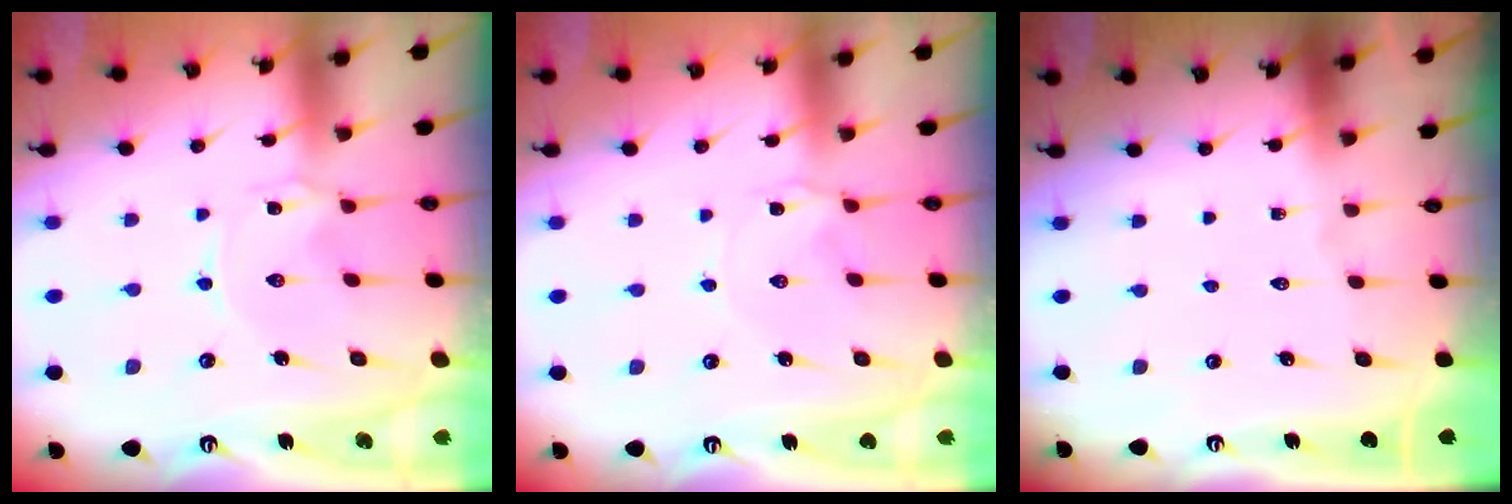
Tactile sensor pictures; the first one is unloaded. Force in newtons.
{"total": 0.0}
{"total": 0.0}